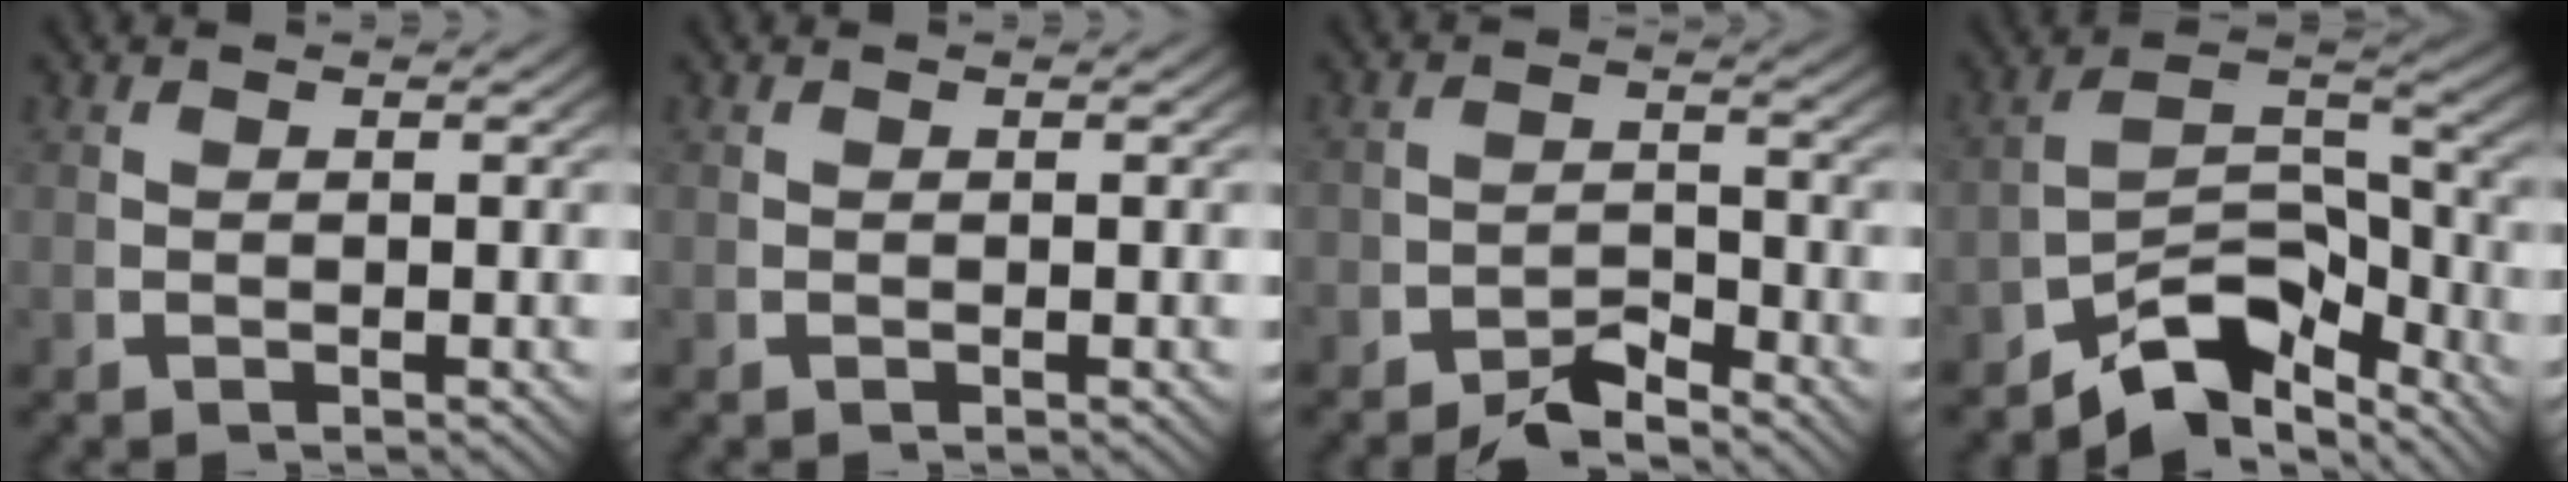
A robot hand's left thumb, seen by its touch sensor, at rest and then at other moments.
{"total": 0.0}
{"total": 4.1, "force": [-3.6, 1.5, 1.2], "torque": [-0.002, -0.015, -0.064]}
{"total": 8.7, "force": [-3.8, 4.8, 6.2], "torque": [-0.108, -0.033, -0.052]}